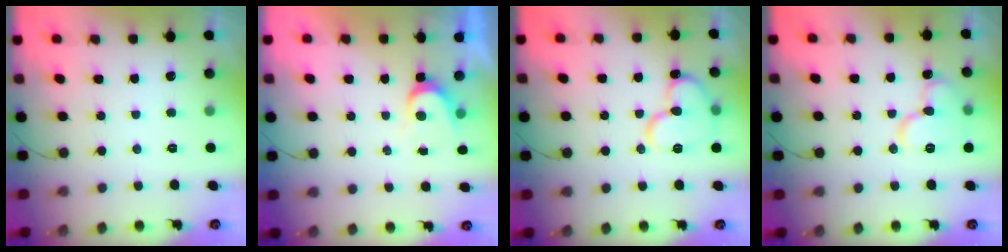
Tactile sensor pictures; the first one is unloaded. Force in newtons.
{"total": 3.8, "press": 3.8, "slide": 0.3}
{"total": 12.5, "press": 12.4, "slide": 1.2}
{"total": 11.6, "press": 11.5, "slide": 1.5}